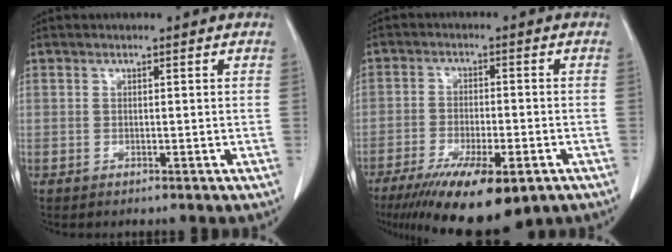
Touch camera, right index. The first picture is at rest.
{"total": 14.2, "force": [-9.1, 3.6, 10.3], "torque": [-0.166, -0.029, -0.139]}